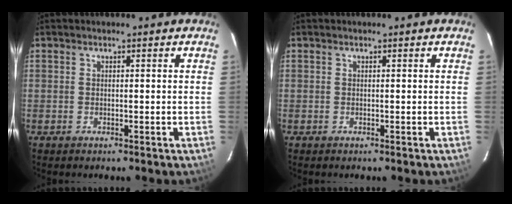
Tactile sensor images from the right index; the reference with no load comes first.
{"total": 0.0}